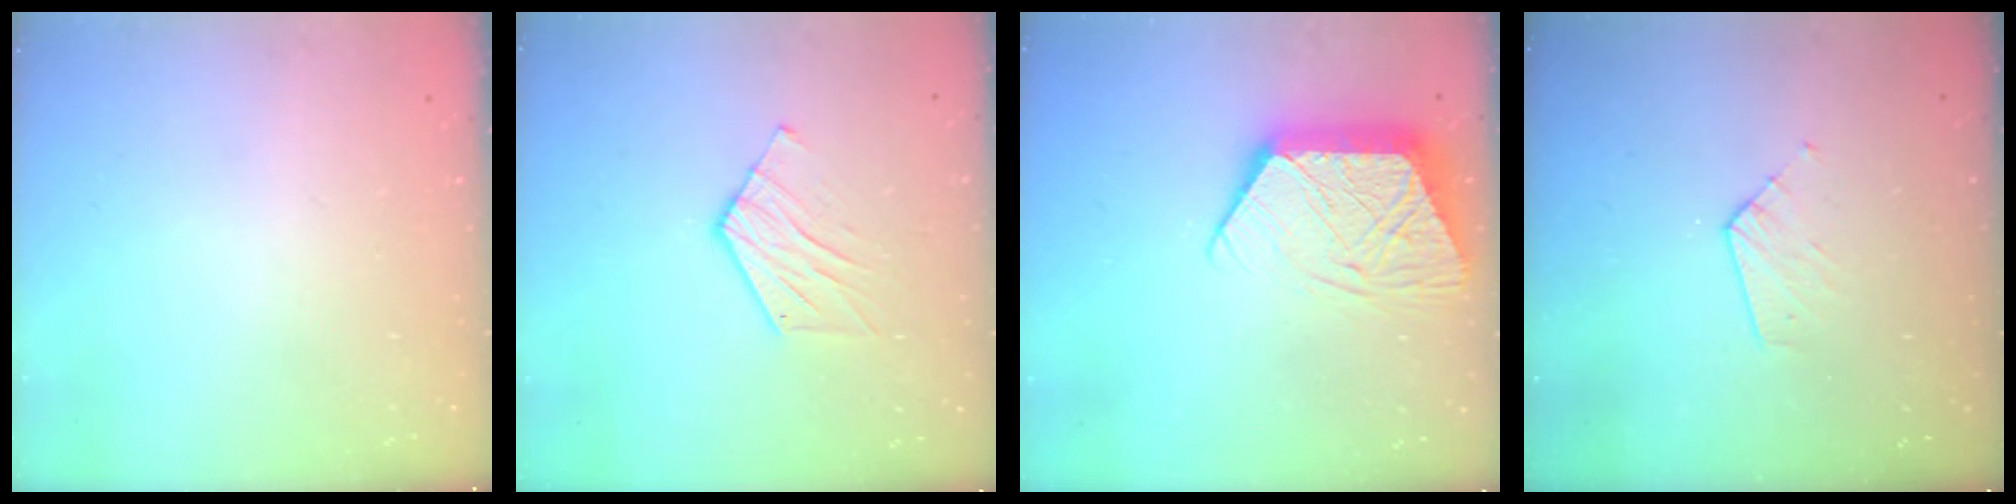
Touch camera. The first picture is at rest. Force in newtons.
{"total": 8.2, "press": 8.2, "slide": 0.3}
{"total": 13.5, "press": 13.4, "slide": 1.0}
{"total": 3.6, "press": 3.6, "slide": 0.3}